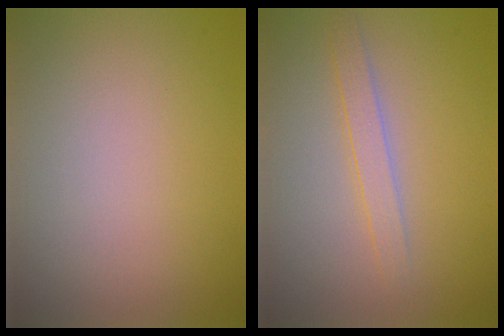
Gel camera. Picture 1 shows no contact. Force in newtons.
{"total": 1.9, "press": 1.9, "slide": 0.1}